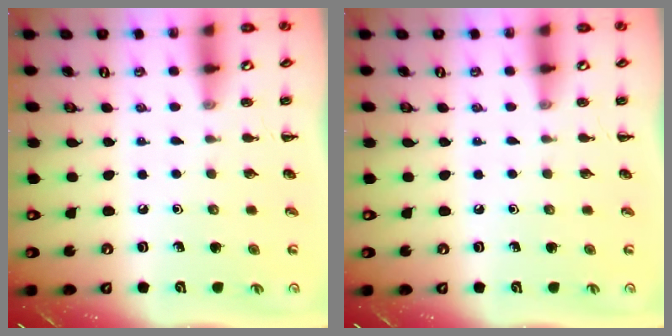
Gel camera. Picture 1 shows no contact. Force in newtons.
{"total": 0.0}